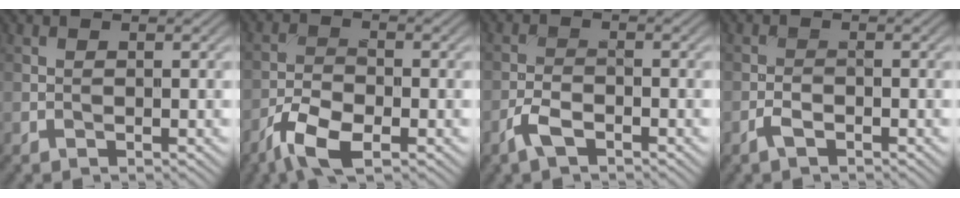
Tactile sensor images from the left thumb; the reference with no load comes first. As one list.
[{"total": 6.2, "force": [-3.9, 2.3, 4.3], "torque": [-0.089, -0.004, -0.082]}, {"total": 3.3, "force": [-2.2, 1.2, 2.1], "torque": [-0.050, -0.001, -0.054]}, {"total": 1.7, "force": [-1.2, 0.6, 1.0], "torque": [-0.022, 0.000, -0.028]}]